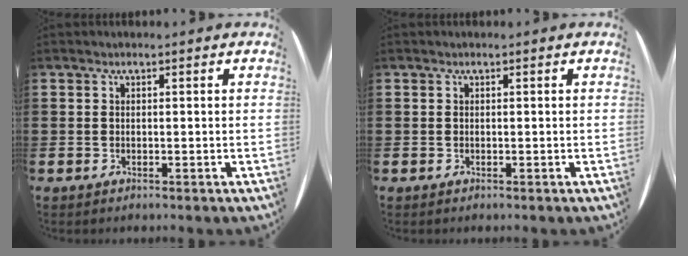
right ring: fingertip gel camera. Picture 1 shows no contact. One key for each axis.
{"total": 0.0}